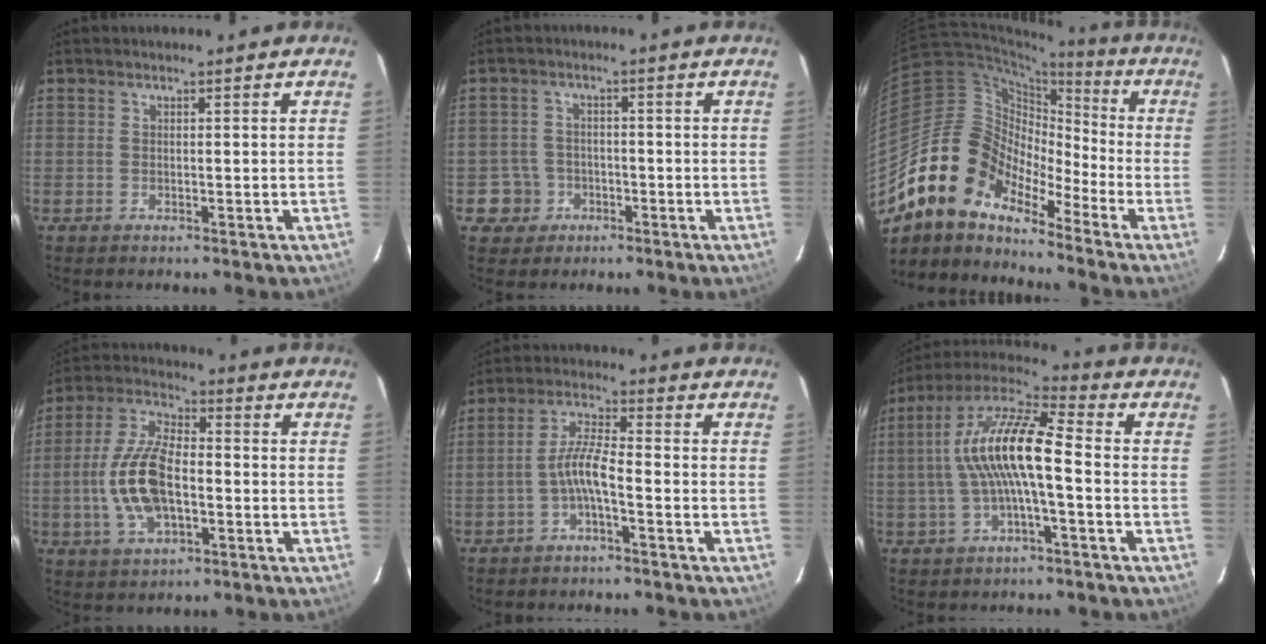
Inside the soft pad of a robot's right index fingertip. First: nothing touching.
{"total": 5.0, "force": [-1.9, 4.7, -0.1], "torque": [-0.007, 0.021, -0.029]}
{"total": 14.9, "force": [-11.2, 7.6, 6.1], "torque": [-0.111, 0.018, -0.228]}
{"total": 13.4, "force": [-2.5, 6.4, 11.5], "torque": [-0.244, 0.006, -0.045]}
{"total": 5.0, "force": [-2.3, 0.5, 4.4], "torque": [-0.097, 0.013, -0.044]}
{"total": 13.5, "force": [-0.9, 3.1, 13.1], "torque": [-0.249, 0.019, -0.023]}